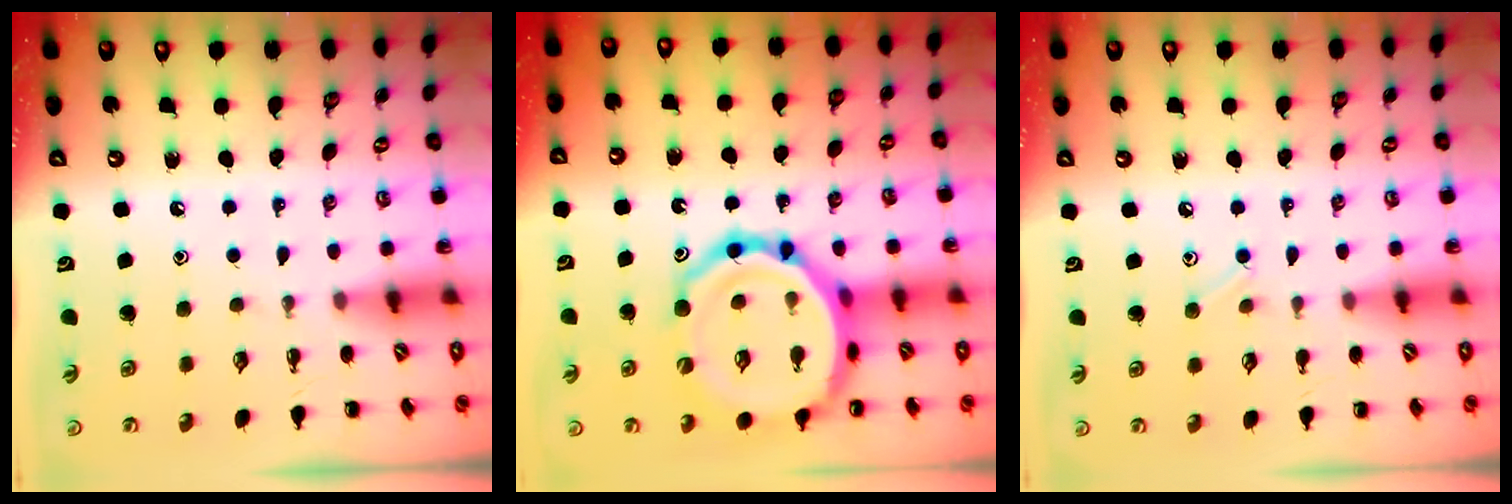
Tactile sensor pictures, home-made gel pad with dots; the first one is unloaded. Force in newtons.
{"total": 21.2, "press": 20.9, "slide": 3.5}
{"total": 4.9, "press": 4.7, "slide": 1.5}